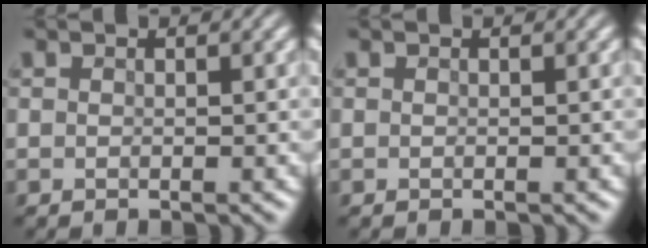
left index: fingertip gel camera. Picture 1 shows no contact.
{"total": 0.0}